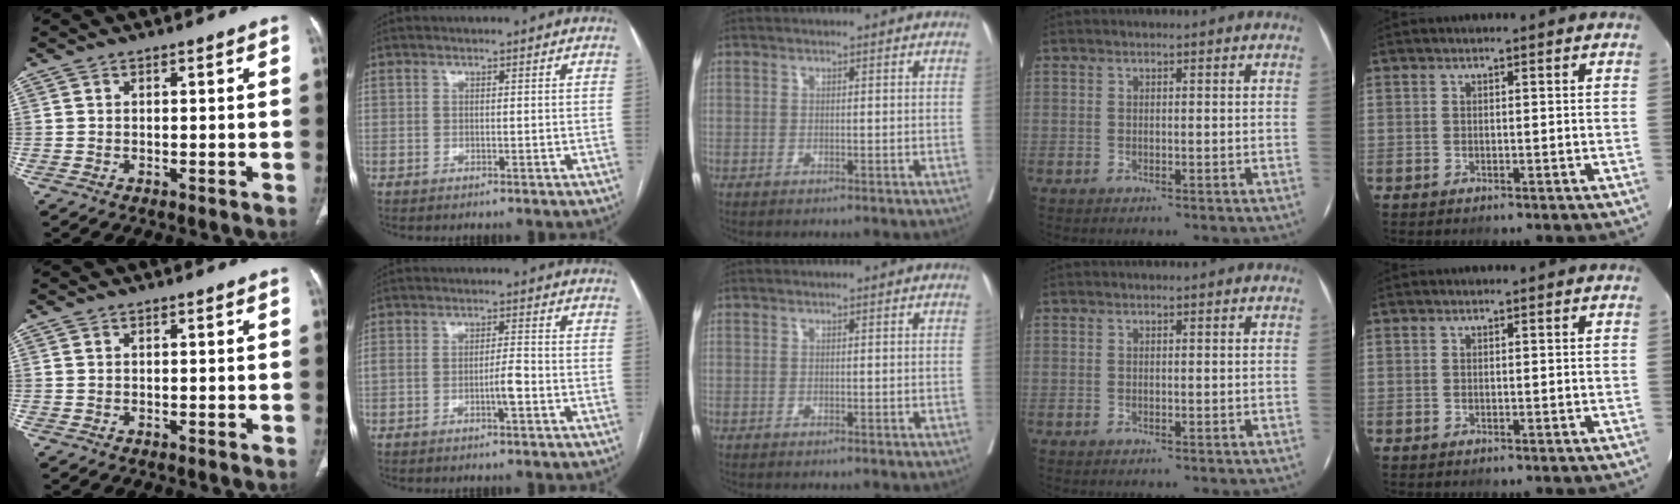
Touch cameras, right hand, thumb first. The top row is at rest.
{"index": {"total": 4.0, "force": [-1.6, 0.9, 3.6], "torque": [-0.070, 0.011, -0.026]}}